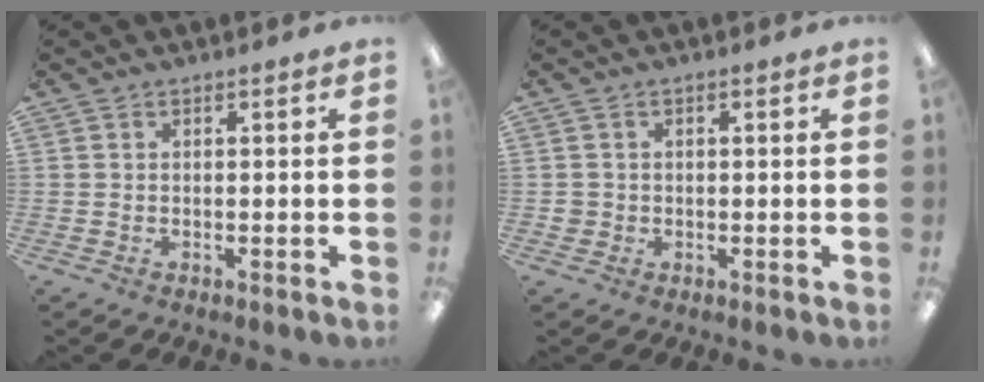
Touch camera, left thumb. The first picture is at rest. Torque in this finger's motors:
{"motor_torque": [-0.15, 0.02, -0.01, -0.07, 0.00]}